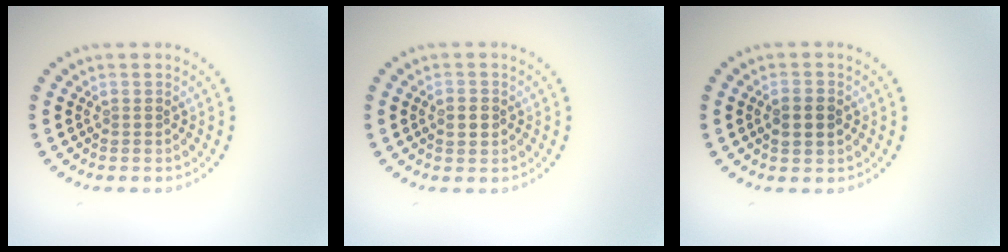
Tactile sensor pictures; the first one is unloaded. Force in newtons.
{"total": 1.5, "press": 1.5, "slide": 0.1}
{"total": 2.4, "press": 2.4, "slide": 0.1}